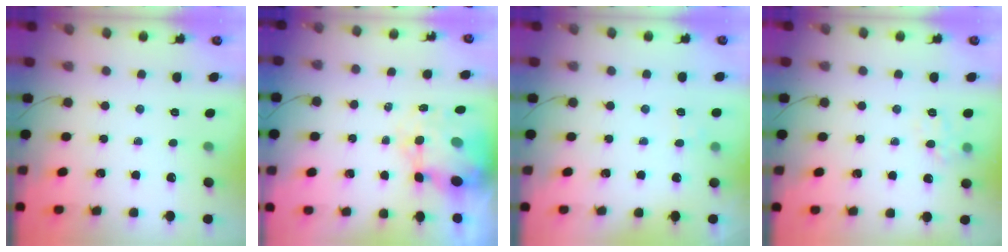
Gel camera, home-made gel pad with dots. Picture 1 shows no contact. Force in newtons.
{"total": 9.3, "press": 9.0, "slide": 2.4}
{"total": 3.9, "press": 3.5, "slide": 1.8}
{"total": 8.6, "press": 8.5, "slide": 1.3}